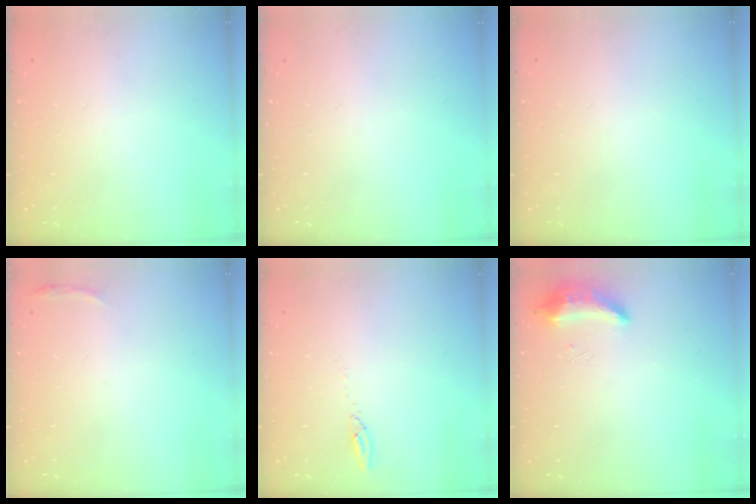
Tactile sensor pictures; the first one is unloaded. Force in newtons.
{"total": 0.0}
{"total": 0.0}
{"total": 3.0, "press": 1.9, "slide": 2.3}
{"total": 2.7, "press": 2.7, "slide": 0.2}
{"total": 16.8, "press": 10.1, "slide": 13.4}